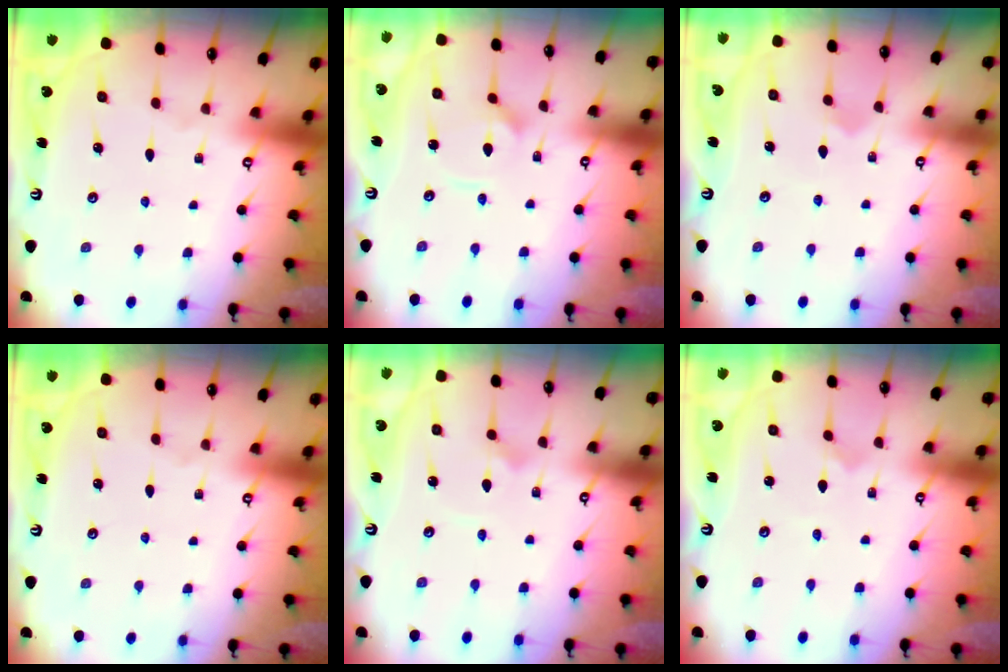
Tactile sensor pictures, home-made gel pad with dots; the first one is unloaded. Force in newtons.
{"total": 4.7, "press": 4.7, "slide": 0.5}
{"total": 5.3, "press": 5.3, "slide": 0.5}
{"total": 0.0}
{"total": 2.6, "press": 2.6, "slide": 0.1}
{"total": 0.0}